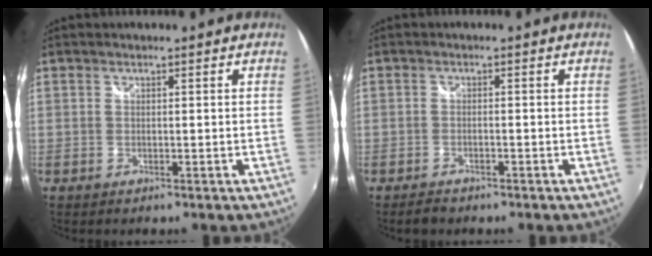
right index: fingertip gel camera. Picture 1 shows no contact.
{"total": 2.7, "force": [-2.1, 1.1, 1.2], "torque": [-0.029, -0.005, -0.036]}